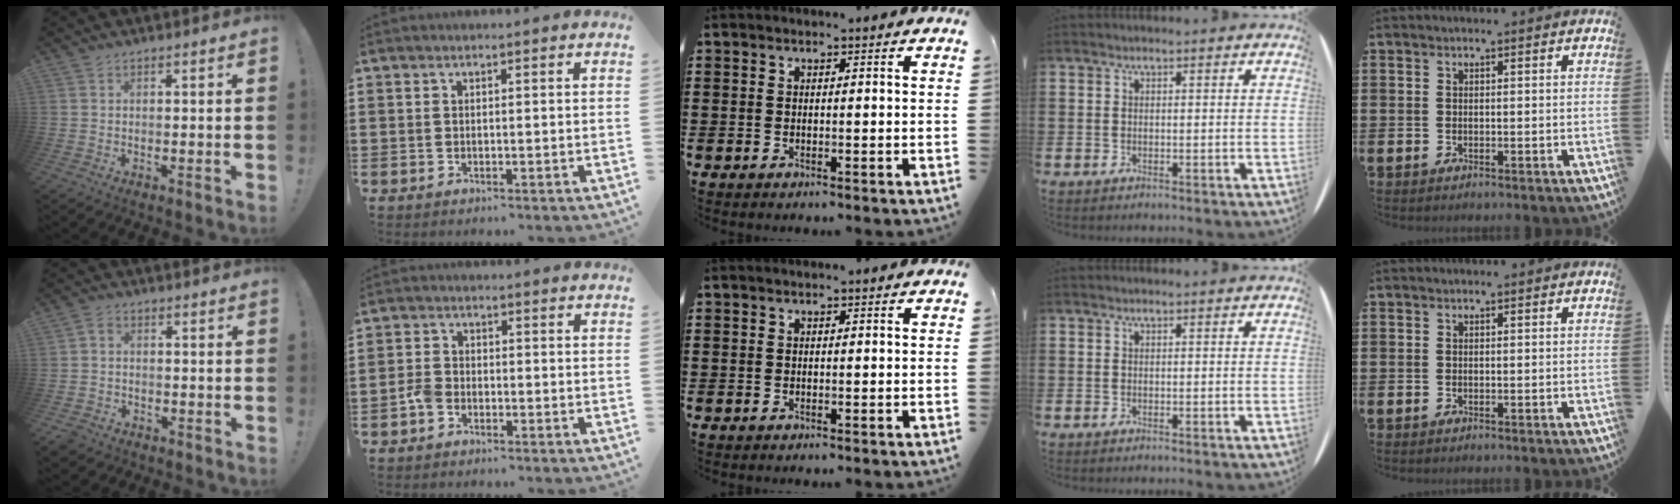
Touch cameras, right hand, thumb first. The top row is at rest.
{"thumb": {"total": 3.1, "force": [-1.8, 2.2, 1.3], "torque": [-0.031, 0.008, -0.033]}, "index": {"total": 2.6, "force": [-1.4, 1.7, 1.5], "torque": [-0.051, -0.006, -0.033]}}